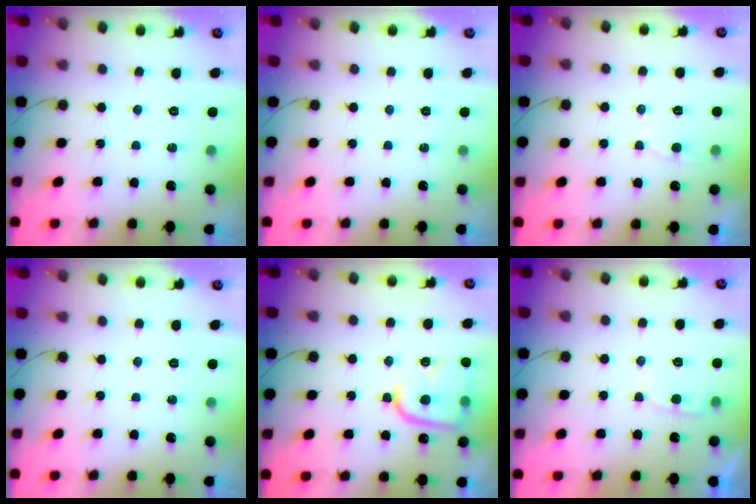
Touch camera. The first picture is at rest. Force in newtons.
{"total": 0.0}
{"total": 4.7, "press": 4.7, "slide": 0.6}
{"total": 0.0}
{"total": 13.3, "press": 13.3, "slide": 1.3}
{"total": 3.6, "press": 3.6, "slide": 0.2}